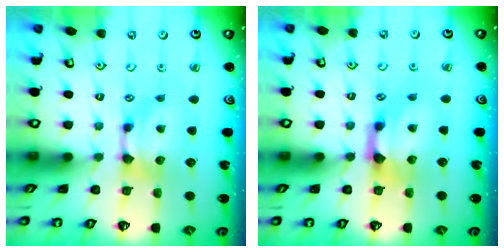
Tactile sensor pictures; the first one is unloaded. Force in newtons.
{"total": 1.5, "press": 0.7, "slide": 1.3}